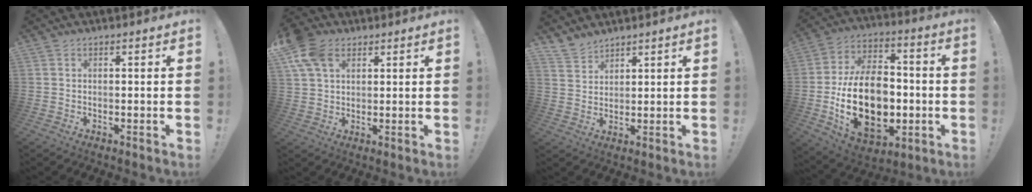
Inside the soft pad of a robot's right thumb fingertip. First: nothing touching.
{"total": 10.4, "force": [4.8, 7.0, 6.0], "torque": [-0.115, -0.011, 0.092]}
{"total": 5.0, "force": [4.6, 1.9, 0.8], "torque": [-0.020, -0.030, 0.090]}
{"total": 25.3, "force": [-4.0, 16.8, 18.5], "torque": [-0.336, 0.017, -0.051]}